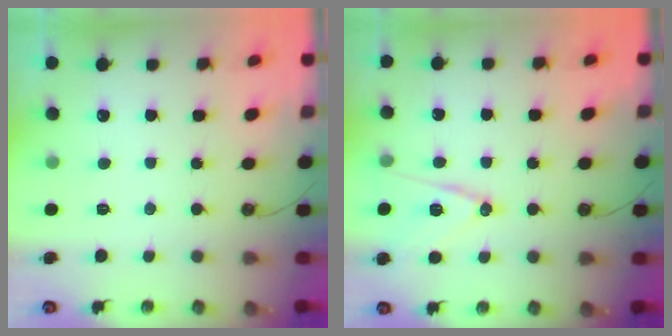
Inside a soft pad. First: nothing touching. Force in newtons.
{"total": 12.5, "press": 11.9, "slide": 3.9}